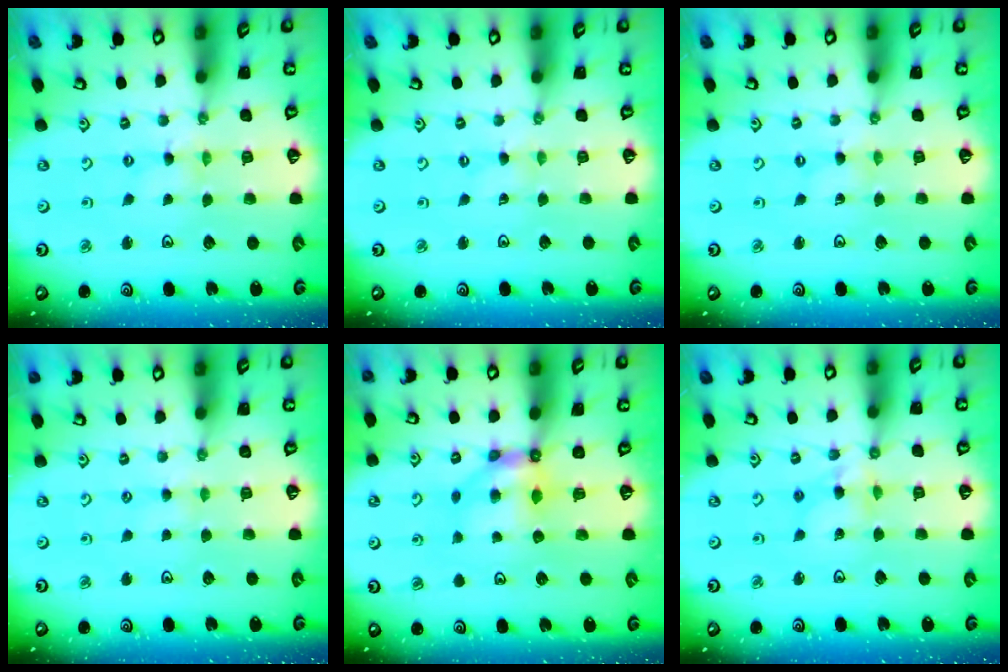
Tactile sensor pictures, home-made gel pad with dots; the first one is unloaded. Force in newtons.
{"total": 0.0}
{"total": 0.0}
{"total": 2.1, "press": 2.1, "slide": 0.4}
{"total": 6.6, "press": 6.6, "slide": 0.4}
{"total": 5.4, "press": 5.4, "slide": 0.4}